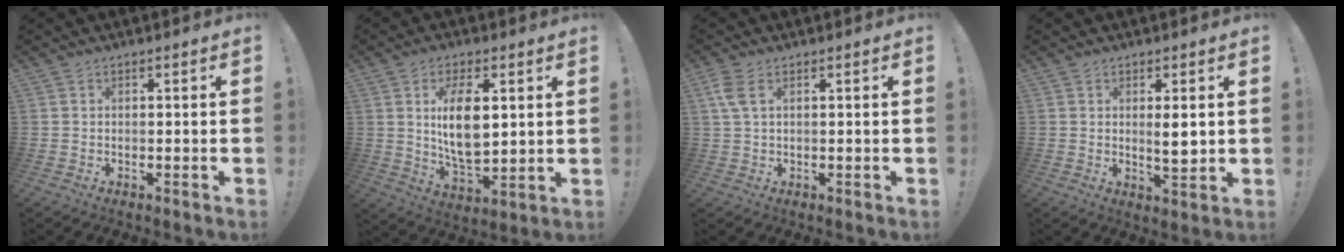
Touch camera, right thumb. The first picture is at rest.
{"total": 13.1, "force": [3.1, 6.7, 10.9], "torque": [-0.198, -0.014, 0.048]}
{"total": 4.0, "force": [1.7, 1.6, 3.3], "torque": [-0.068, 0.002, 0.032]}
{"total": 4.7, "force": [0.9, 0.8, 4.5], "torque": [-0.061, -0.016, 0.011]}